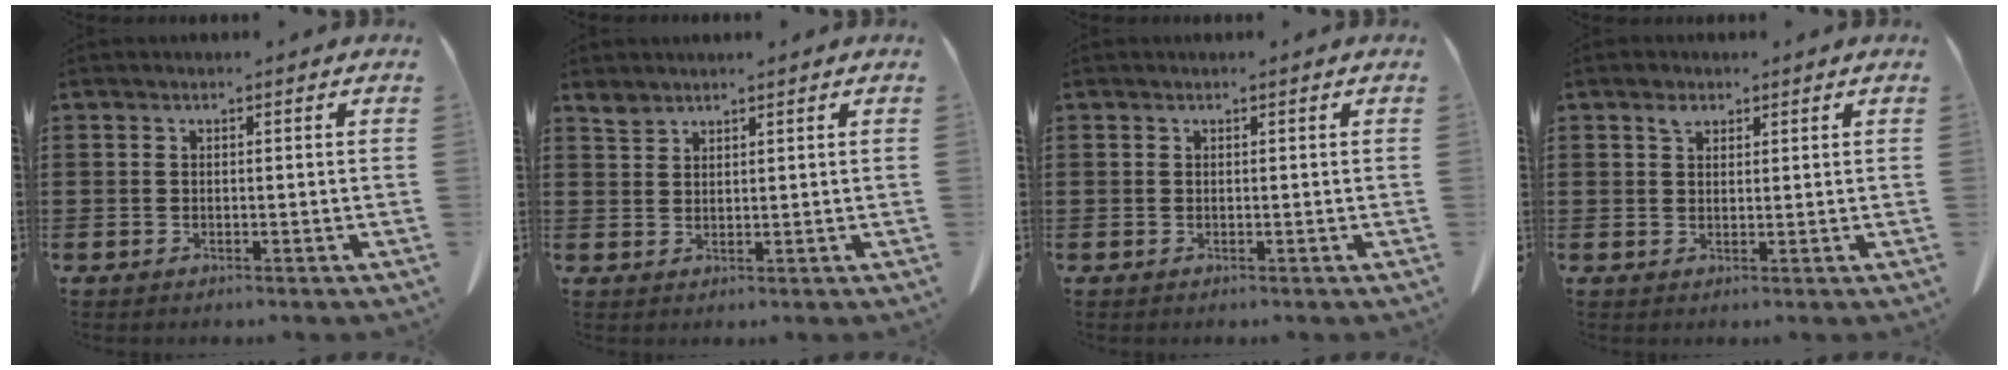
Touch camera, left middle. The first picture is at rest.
{"total": 2.0, "force": [1.8, 0.6, 0.5], "torque": [-0.015, -0.002, 0.037]}
{"total": 0.0}
{"total": 1.8, "force": [1.2, 1.0, 0.9], "torque": [-0.013, -0.002, 0.021]}